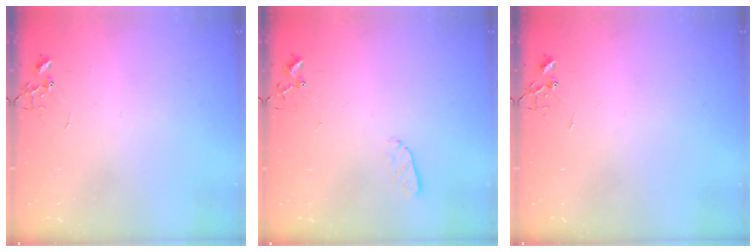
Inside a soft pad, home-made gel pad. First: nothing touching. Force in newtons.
{"total": 3.9, "press": 3.9, "slide": 0.4}
{"total": 0.0}